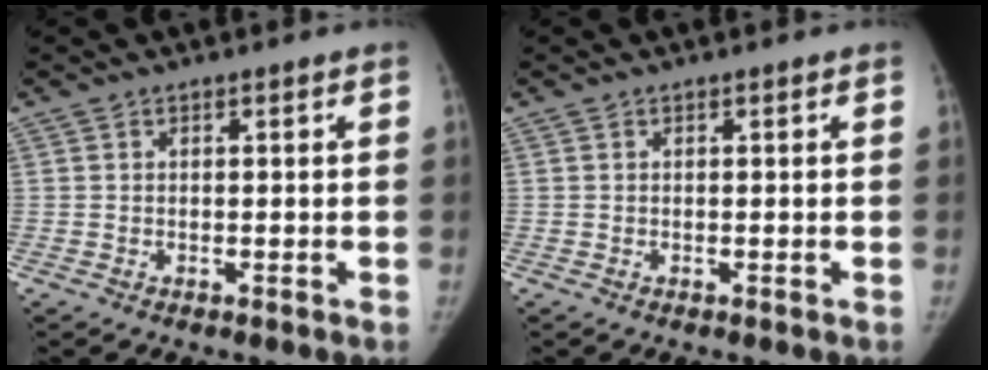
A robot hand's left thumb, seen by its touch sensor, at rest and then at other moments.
{"total": 0.0}